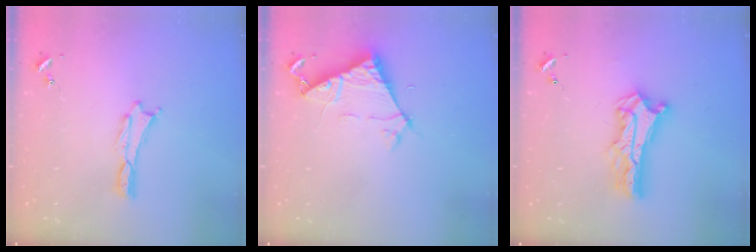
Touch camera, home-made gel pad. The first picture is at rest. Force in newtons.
{"total": 6.5, "press": 6.5, "slide": 0.5}
{"total": 8.8, "press": 8.8, "slide": 0.7}